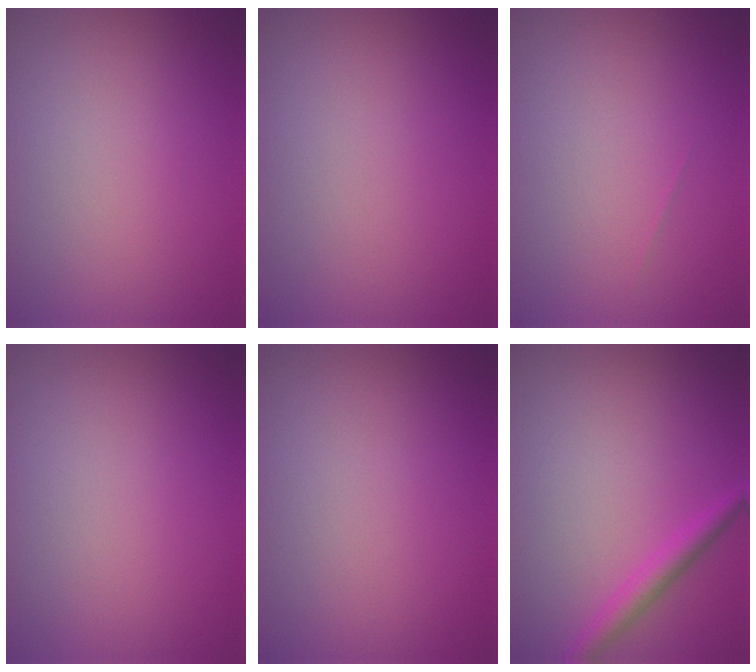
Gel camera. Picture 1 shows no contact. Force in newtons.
{"total": 0.0}
{"total": 0.0}
{"total": 0.0}
{"total": 0.0}
{"total": 2.1, "press": 2.1, "slide": 0.1}